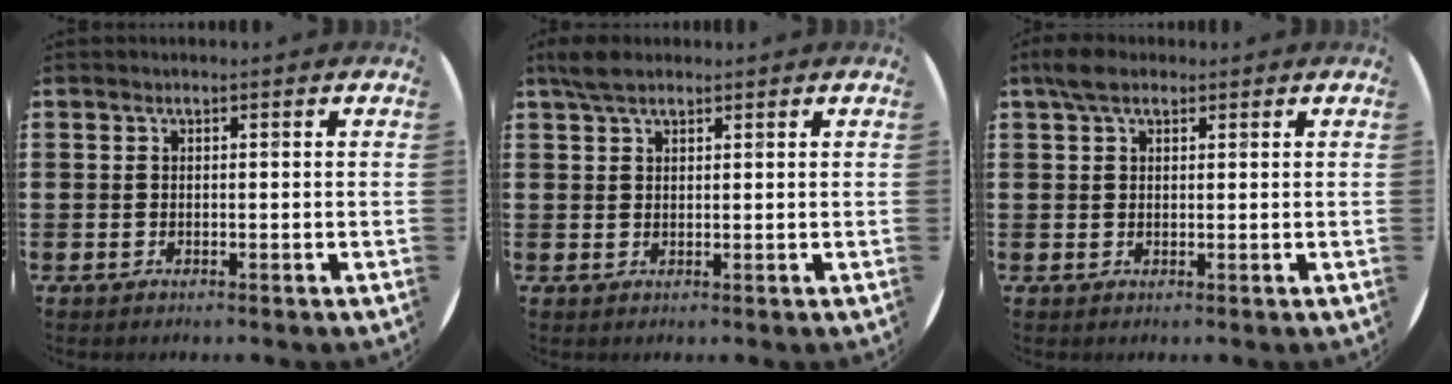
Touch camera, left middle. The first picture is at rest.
{"total": 3.2, "force": [2.4, 1.2, 1.7], "torque": [-0.039, 0.008, 0.046]}
{"total": 3.1, "force": [2.1, 1.4, 1.8], "torque": [-0.031, 0.006, 0.036]}